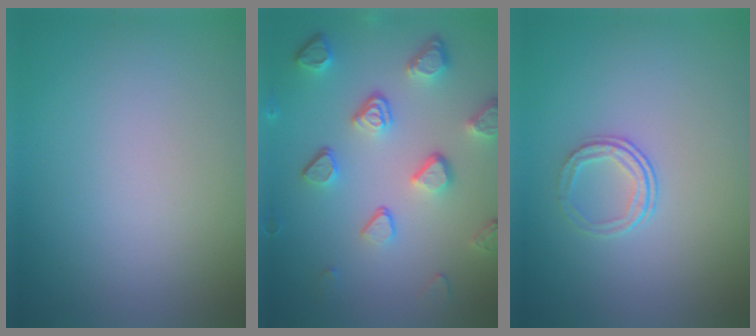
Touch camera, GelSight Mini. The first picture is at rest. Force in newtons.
{"total": 5.1, "press": 3.8, "slide": 3.4}
{"total": 1.7, "press": 1.1, "slide": 1.4}